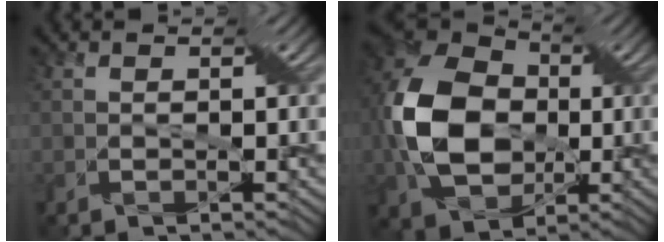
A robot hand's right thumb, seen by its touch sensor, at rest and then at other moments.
{"total": 13.4, "force": [-1.4, 9.6, 9.2], "torque": [-0.238, 0.001, -0.029]}